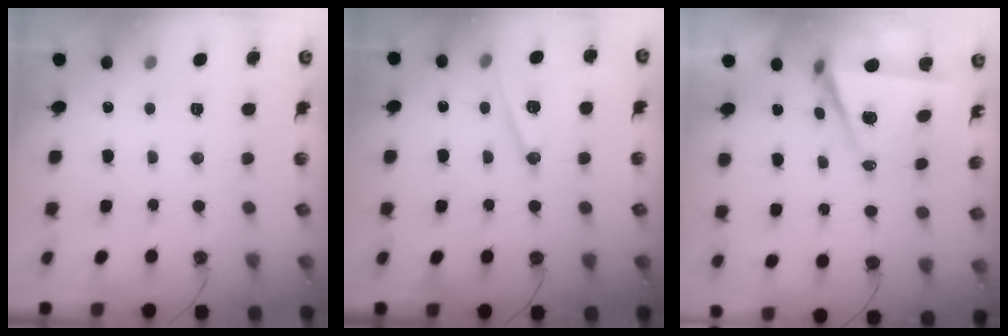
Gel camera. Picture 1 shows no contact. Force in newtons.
{"total": 12.2, "press": 11.7, "slide": 3.4}
{"total": 6.0, "press": 4.1, "slide": 4.3}